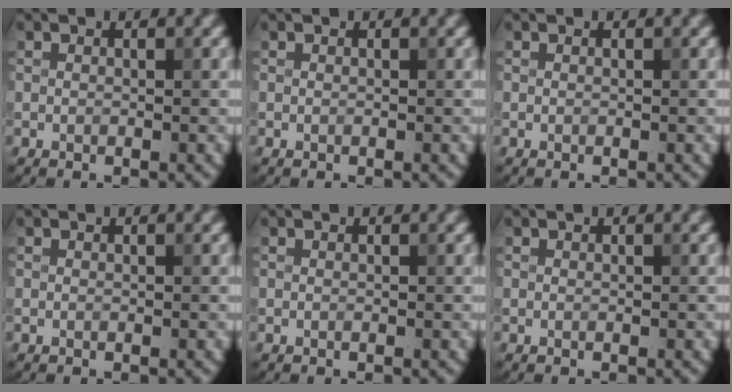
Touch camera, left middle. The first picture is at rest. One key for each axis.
{"total": 0.0}
{"total": 0.0}
{"total": 0.0}
{"total": 0.0}
{"total": 0.0}